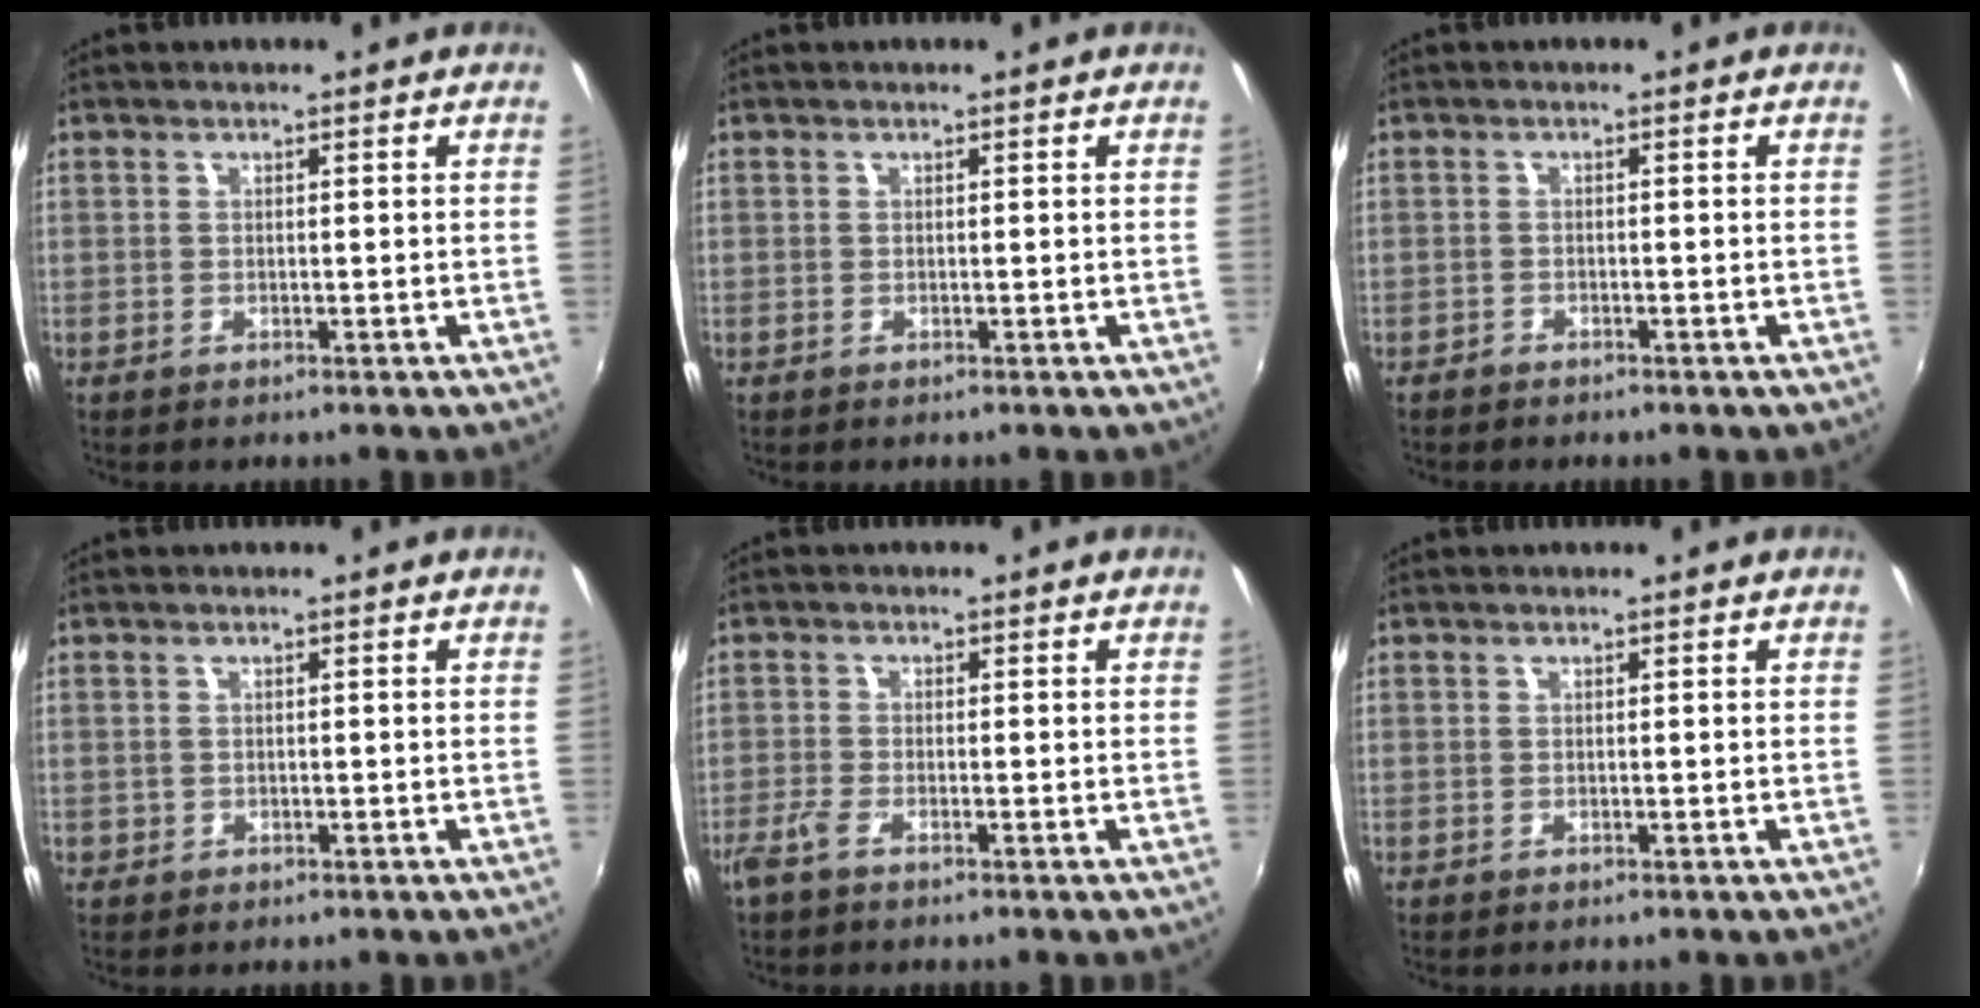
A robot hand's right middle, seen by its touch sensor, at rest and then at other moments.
{"total": 0.0}
{"total": 1.8, "force": [-1.6, 0.7, 0.5], "torque": [-0.017, -0.005, -0.026]}
{"total": 0.9, "force": [-0.2, 0.9, 0.2], "torque": [-0.003, -0.003, -0.003]}
{"total": 2.4, "force": [-1.9, 0.2, 1.6], "torque": [-0.042, -0.006, -0.042]}
{"total": 0.0}